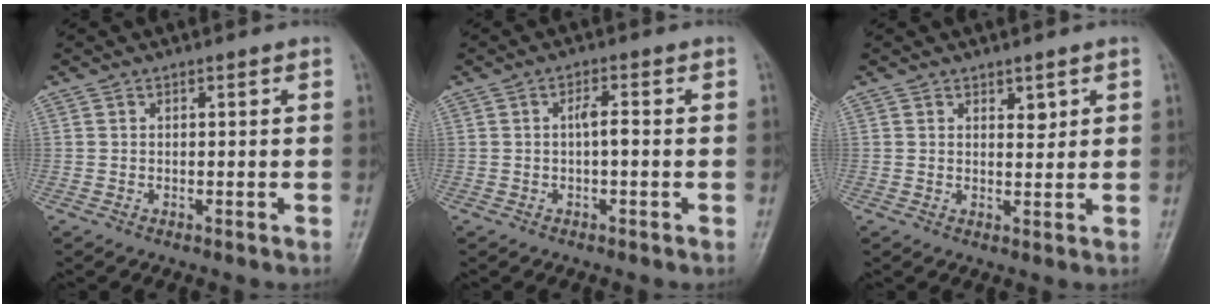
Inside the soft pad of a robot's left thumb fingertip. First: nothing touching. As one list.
[{"total": 2.3, "force": [-0.2, 0.7, 2.1], "torque": [-0.036, 0.008, -0.006]}, {"total": 2.0, "force": [1.2, 1.1, 1.2], "torque": [-0.003, -0.008, 0.020]}]